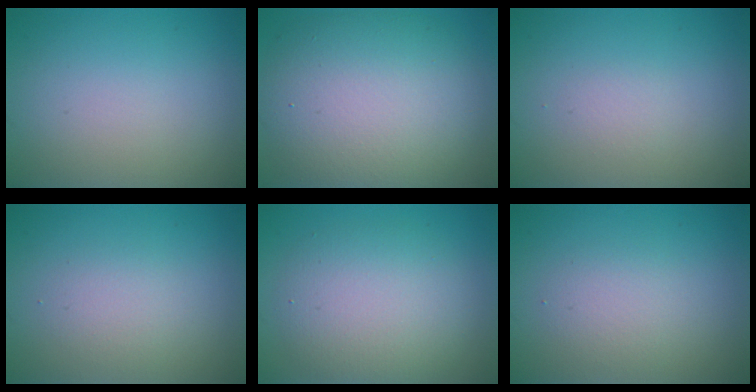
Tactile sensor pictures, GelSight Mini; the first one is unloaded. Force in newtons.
{"total": 11.2, "press": 11.2, "slide": 0.9}
{"total": 0.7, "press": 0.7, "slide": 0.0}
{"total": 1.9, "press": 1.8, "slide": 0.2}
{"total": 5.3, "press": 5.3, "slide": 0.5}
{"total": 2.2, "press": 2.2, "slide": 0.1}